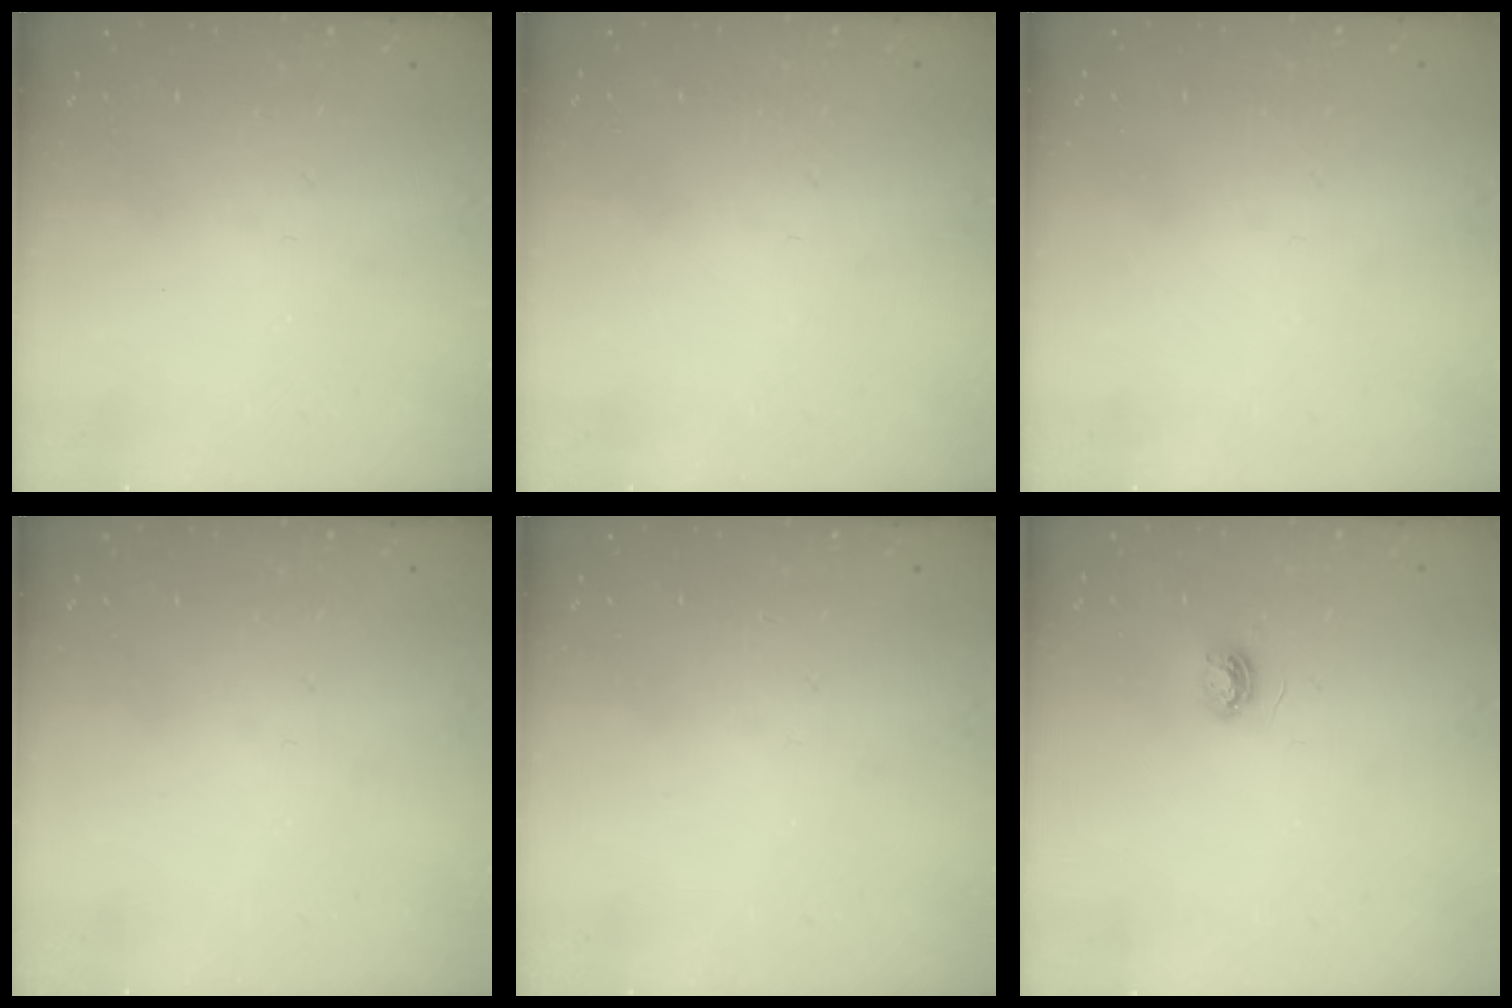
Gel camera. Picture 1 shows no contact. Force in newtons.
{"total": 0.9, "press": 0.9, "slide": 0.1}
{"total": 0.7, "press": 0.7, "slide": 0.1}
{"total": 0.0}
{"total": 0.0}
{"total": 5.2, "press": 5.1, "slide": 0.6}